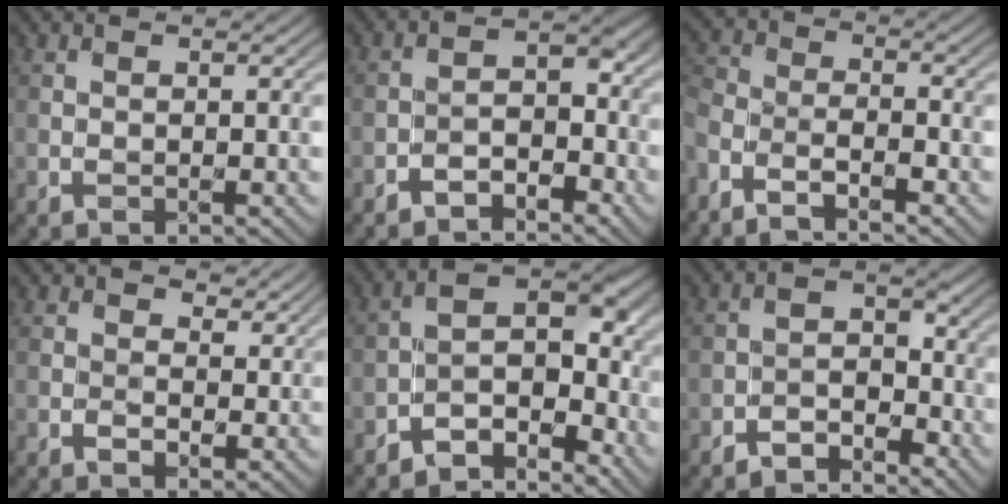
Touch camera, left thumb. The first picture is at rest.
{"total": 3.0, "force": [-2.6, 1.5, 0.6], "torque": [0.003, 0.010, -0.046]}
{"total": 4.8, "force": [-4.1, 1.1, 2.2], "torque": [-0.057, -0.006, -0.087]}
{"total": 3.9, "force": [2.7, 2.6, 1.2], "torque": [-0.018, -0.011, 0.036]}
{"total": 6.6, "force": [-5.3, 3.2, 2.4], "torque": [-0.009, 0.002, -0.107]}
{"total": 3.4, "force": [-2.8, 2.0, 0.0], "torque": [0.013, 0.006, -0.054]}